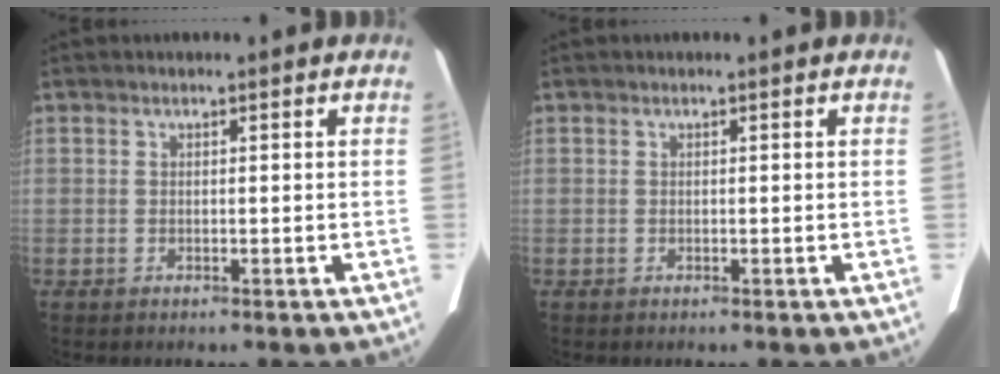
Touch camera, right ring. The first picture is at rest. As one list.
[{"total": 0.0}]